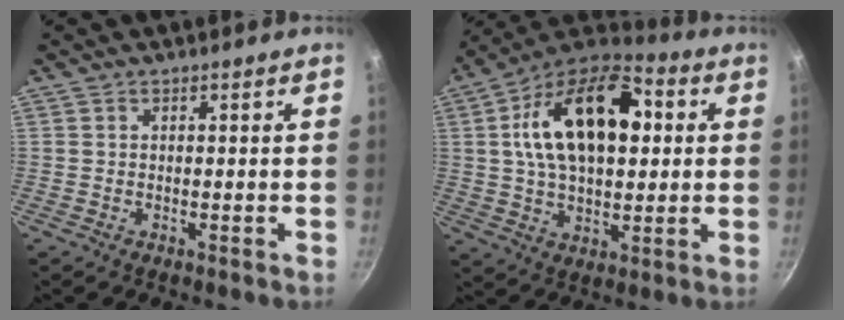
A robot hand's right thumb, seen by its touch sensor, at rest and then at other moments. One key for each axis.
{"total": 22.5, "fx": 4.4, "fy": 13.2, "fz": 17.7, "tx": -0.281, "ty": 0.018, "tz": 0.055}